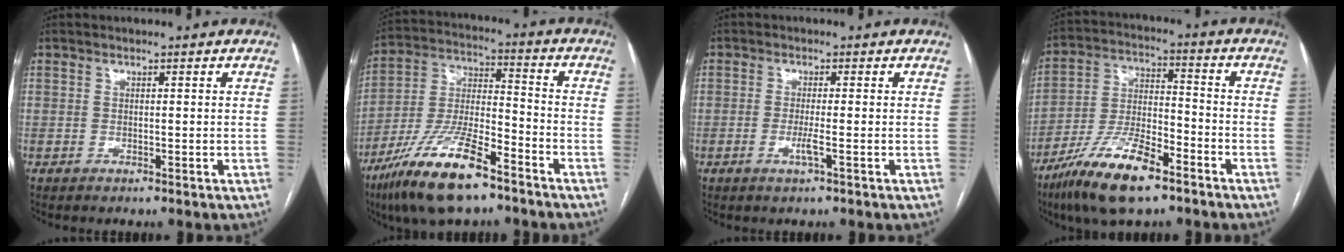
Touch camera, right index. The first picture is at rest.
{"total": 16.2, "force": [-10.6, 3.6, 11.7], "torque": [-0.243, -0.016, -0.194]}
{"total": 2.3, "force": [-0.8, -0.2, 2.2], "torque": [-0.046, -0.005, -0.017]}
{"total": 14.0, "force": [-9.0, 3.6, 10.0], "torque": [-0.199, -0.010, -0.165]}